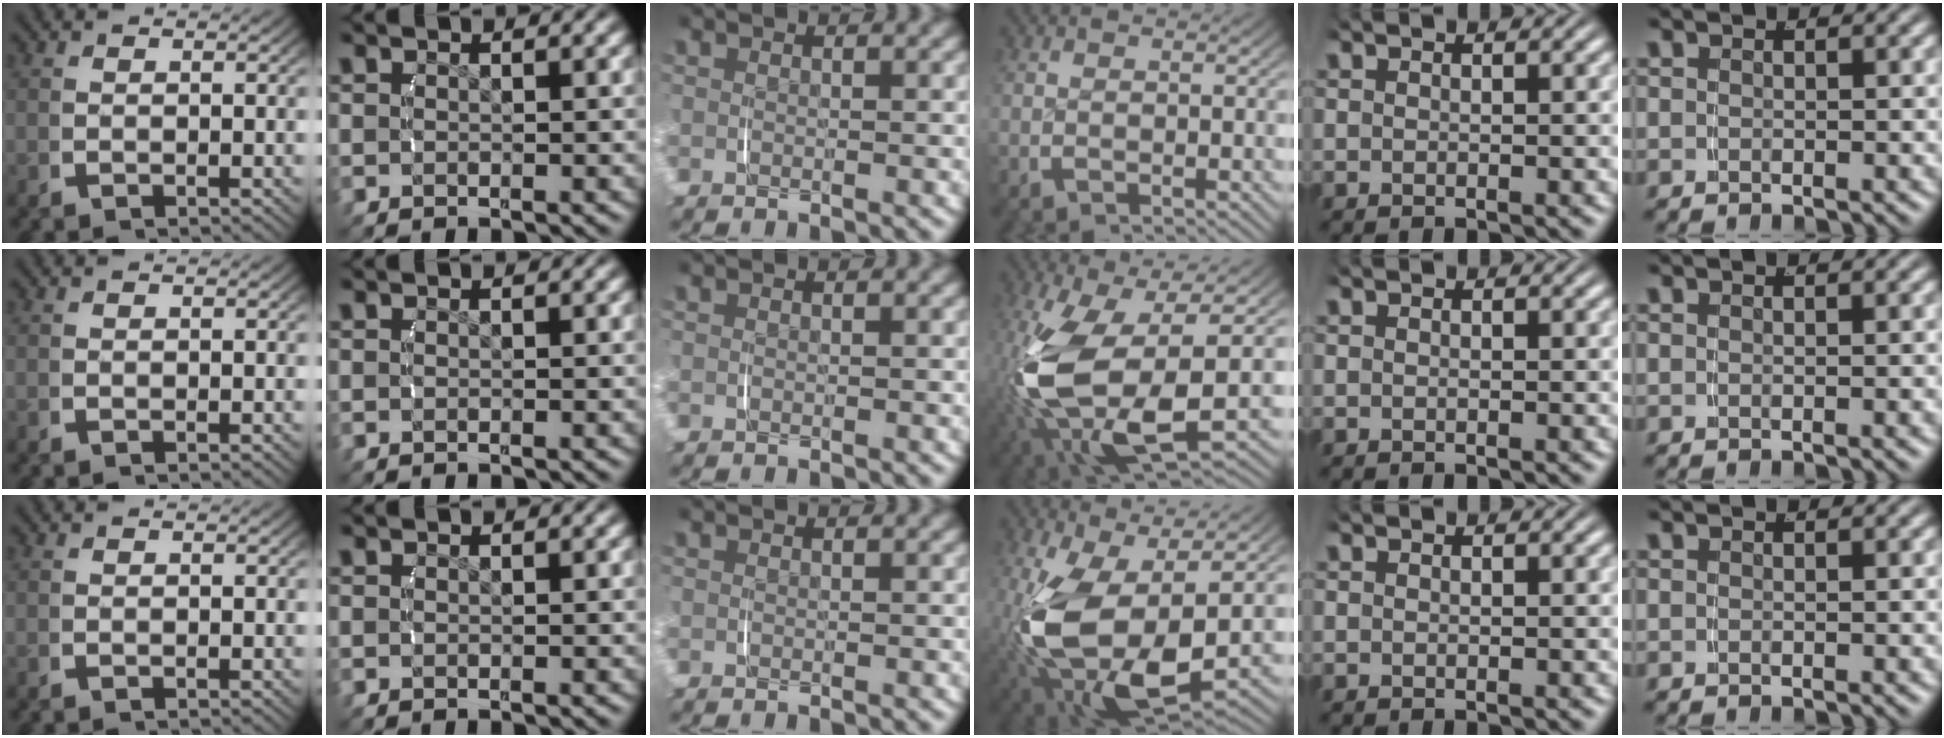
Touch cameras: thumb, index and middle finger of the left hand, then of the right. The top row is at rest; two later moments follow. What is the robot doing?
{"motion": "lift_and_place", "object": "camera"}